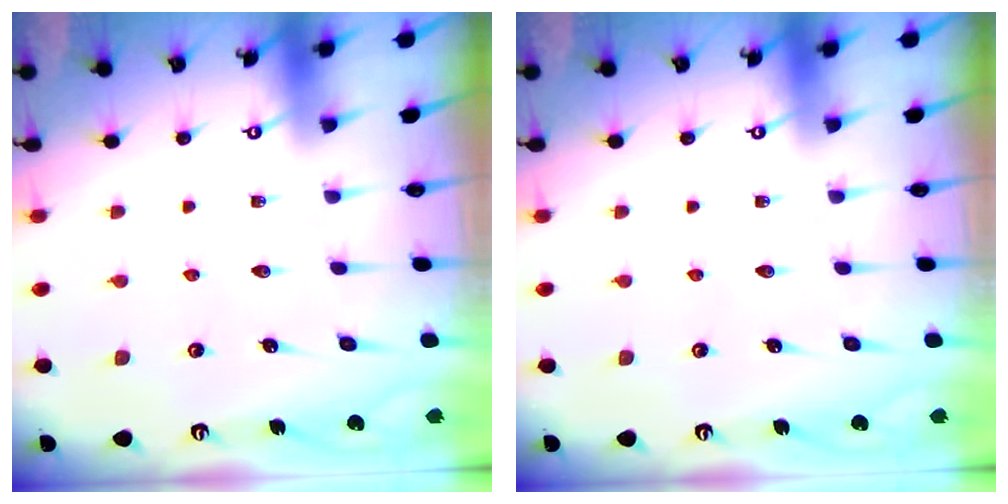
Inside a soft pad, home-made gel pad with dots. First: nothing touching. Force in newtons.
{"total": 0.0}